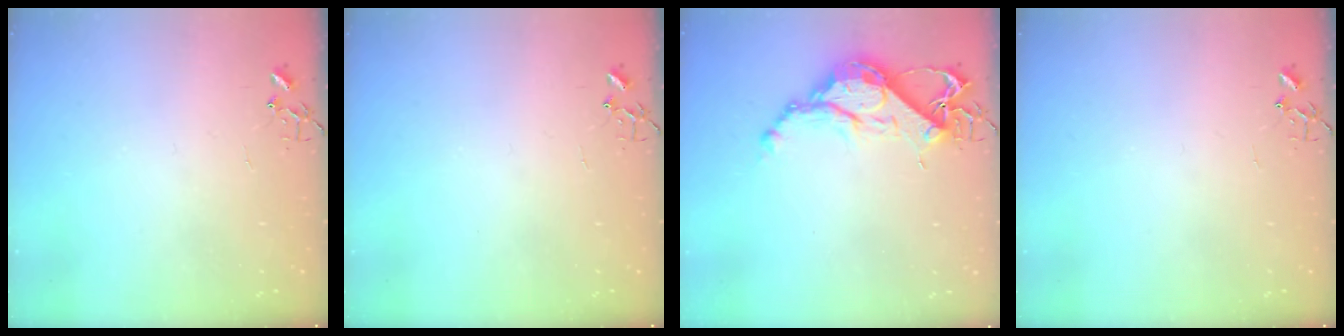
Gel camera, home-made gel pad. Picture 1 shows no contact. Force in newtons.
{"total": 0.0}
{"total": 12.8, "press": 12.7, "slide": 1.0}
{"total": 0.0}